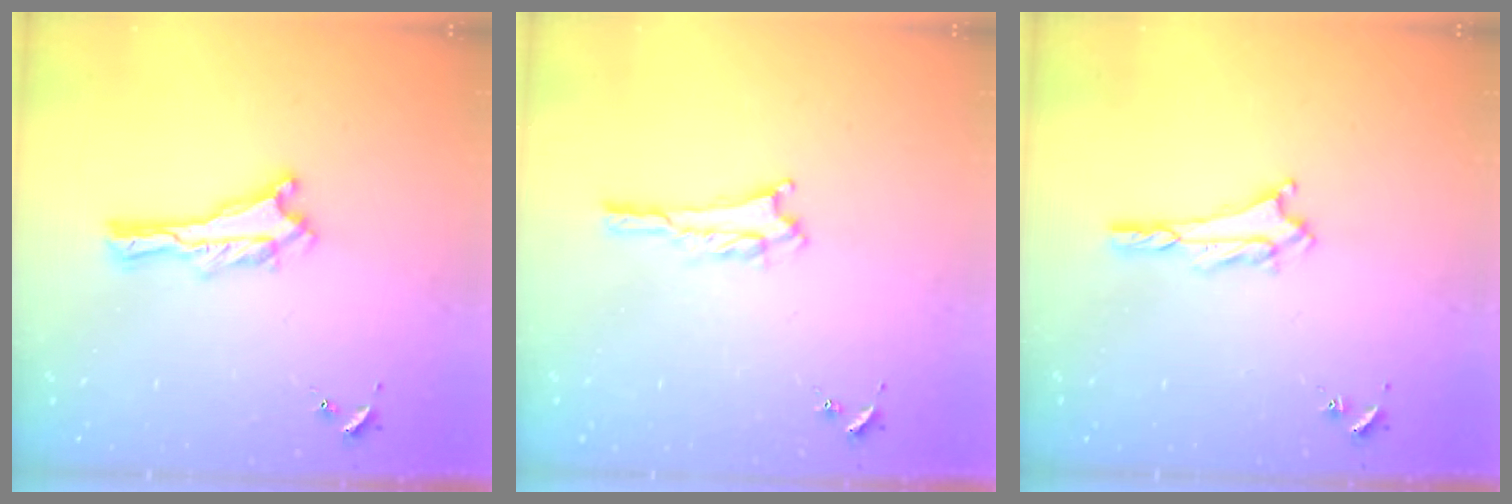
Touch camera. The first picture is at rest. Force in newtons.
{"total": 2.8, "press": 2.8, "slide": 0.3}
{"total": 2.4, "press": 2.4, "slide": 0.4}